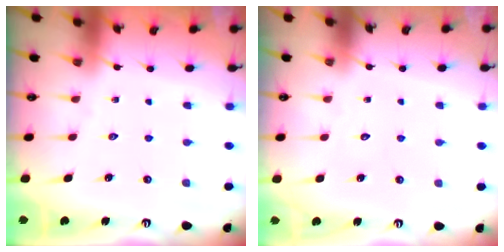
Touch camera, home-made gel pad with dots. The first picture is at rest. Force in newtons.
{"total": 1.6, "press": 1.6, "slide": 0.1}